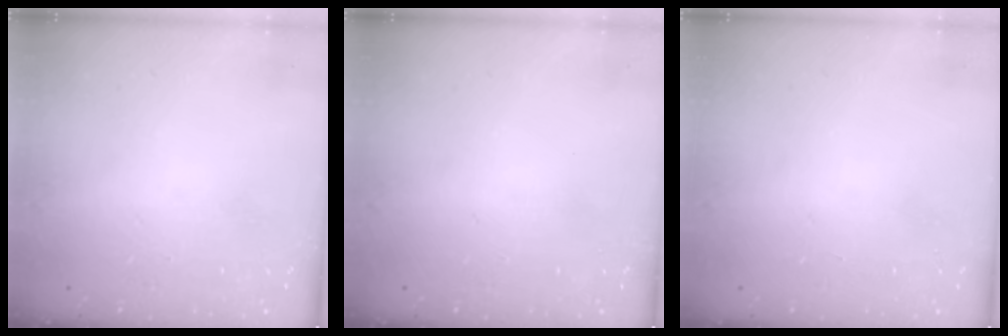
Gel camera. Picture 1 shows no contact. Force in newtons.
{"total": 0.0}
{"total": 0.0}